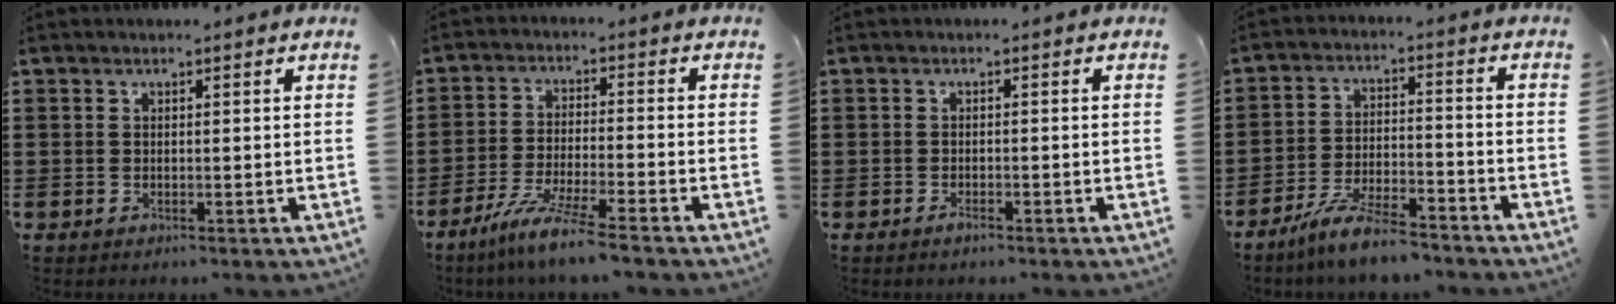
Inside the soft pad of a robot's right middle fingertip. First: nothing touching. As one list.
[{"total": 7.0, "force": [-5.9, -0.6, 3.7], "torque": [-0.075, -0.016, -0.112]}, {"total": 1.1, "force": [-0.9, 0.3, 0.5], "torque": [-0.012, -0.003, -0.016]}, {"total": 7.3, "force": [-6.5, 0.7, 3.4], "torque": [-0.069, 0.003, -0.124]}]